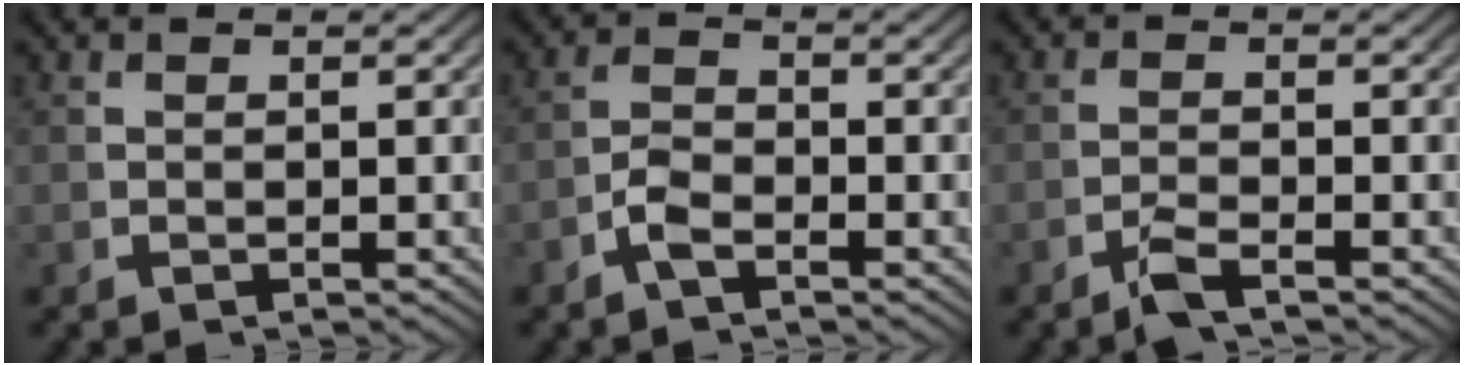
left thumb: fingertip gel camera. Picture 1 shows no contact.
{"total": 2.3, "force": [-1.2, 1.3, 1.4], "torque": [-0.031, -0.005, -0.027]}
{"total": 2.0, "force": [-1.6, 0.3, 1.2], "torque": [-0.024, 0.000, -0.035]}